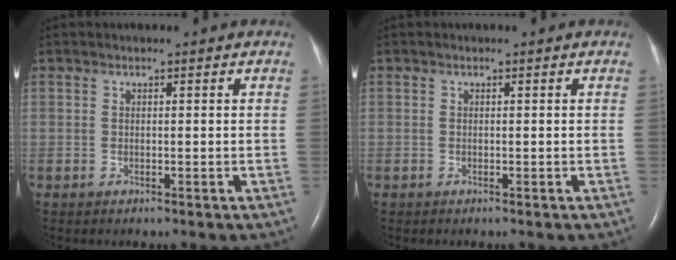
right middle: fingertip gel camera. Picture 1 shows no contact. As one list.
[{"total": 0.0}]